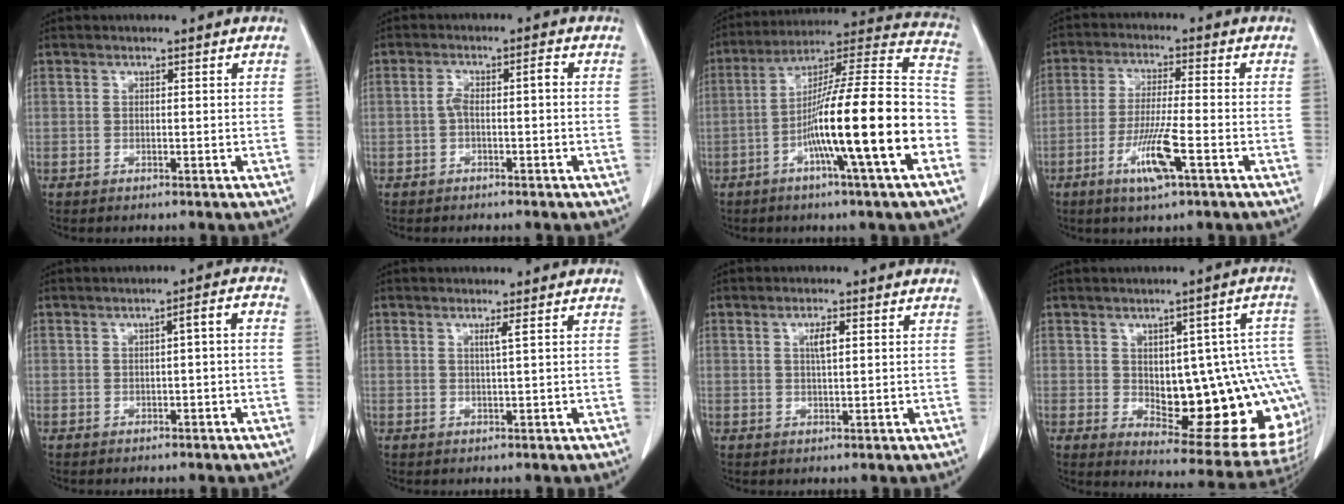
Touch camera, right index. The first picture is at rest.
{"total": 2.8, "force": [-0.4, 0.8, 2.7], "torque": [-0.052, 0.015, -0.004]}
{"total": 20.6, "force": [-6.6, 0.0, 19.5], "torque": [-0.287, 0.005, -0.113]}
{"total": 8.0, "force": [-3.5, 0.2, 7.2], "torque": [-0.142, -0.013, -0.062]}
{"total": 2.5, "force": [-0.4, 0.4, 2.5], "torque": [-0.034, 0.012, -0.004]}
{"total": 1.1, "force": [0.4, -0.4, 0.9], "torque": [-0.024, -0.005, 0.011]}
{"total": 2.3, "force": [0.7, 0.4, 2.2], "torque": [-0.041, 0.001, 0.013]}
{"total": 20.6, "force": [-1.6, 6.7, 19.4], "torque": [-0.175, 0.025, 0.010]}